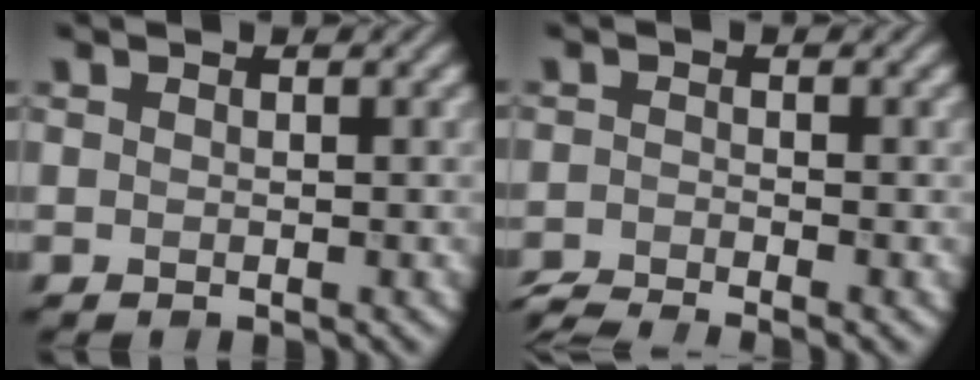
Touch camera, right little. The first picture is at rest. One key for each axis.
{"total": 3.1, "fx": -2.9, "fy": 0.3, "fz": 1.3, "tx": -0.026, "ty": -0.012, "tz": -0.060}